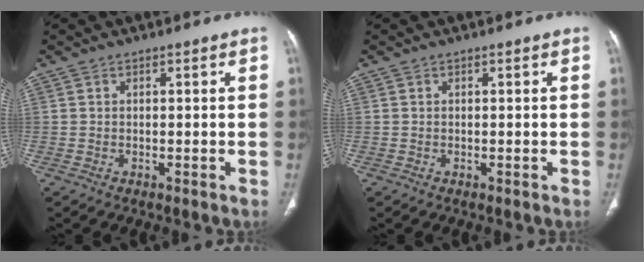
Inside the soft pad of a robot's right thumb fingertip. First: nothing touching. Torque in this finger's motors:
{"motor_torque": [-0.01, 0.01, 0.00, 0.00, 0.02]}